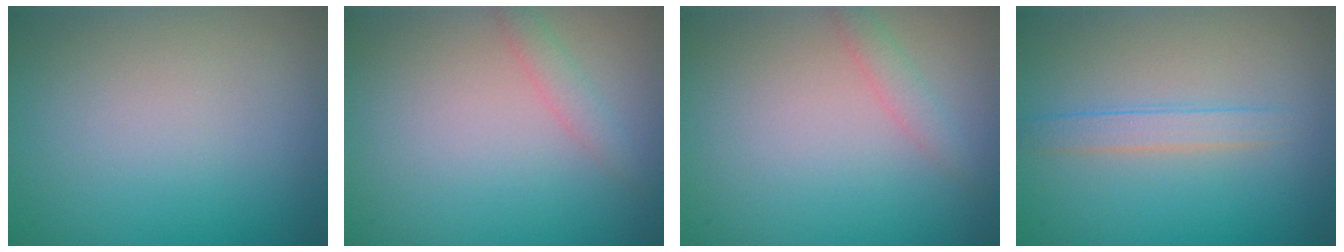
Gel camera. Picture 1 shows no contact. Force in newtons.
{"total": 1.3, "press": 1.3, "slide": 0.1}
{"total": 1.3, "press": 1.3, "slide": 0.1}
{"total": 1.8, "press": 1.7, "slide": 0.2}